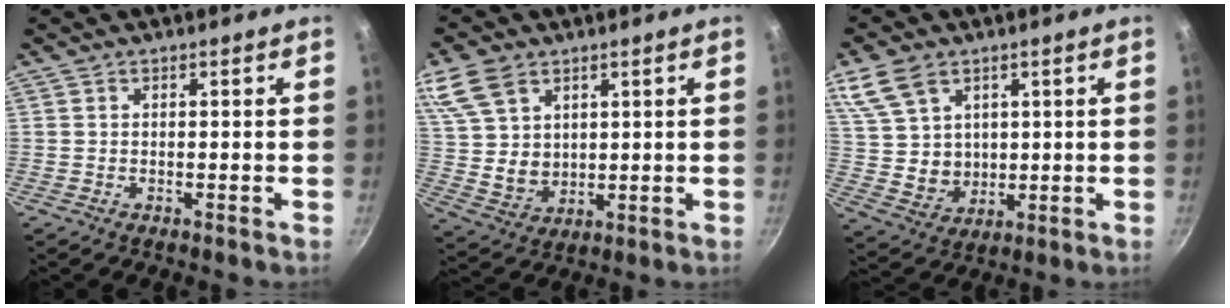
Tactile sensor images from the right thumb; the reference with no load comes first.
{"total": 11.5, "force": [5.8, 8.0, 6.0], "torque": [-0.097, -0.022, 0.127]}
{"total": 11.3, "force": [5.3, 8.3, 5.6], "torque": [-0.086, -0.021, 0.118]}